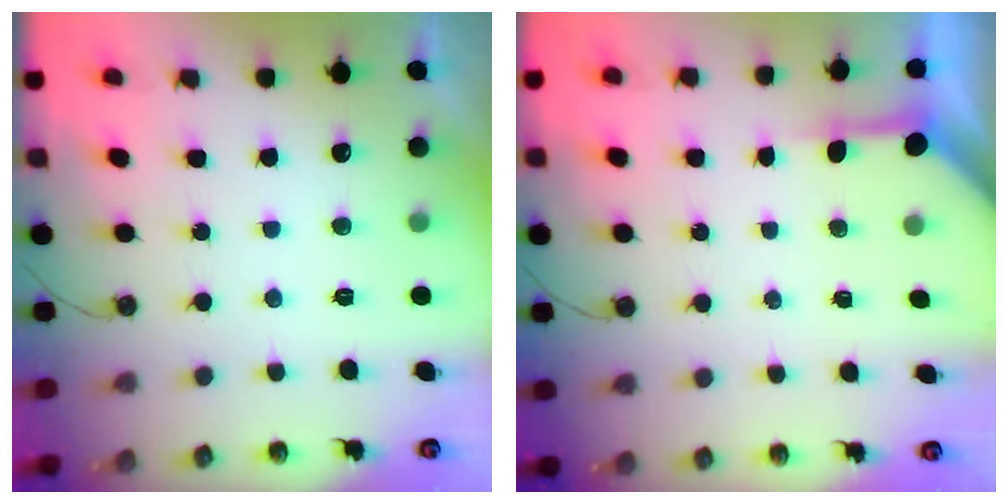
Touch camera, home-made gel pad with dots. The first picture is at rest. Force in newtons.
{"total": 3.9, "press": 3.9, "slide": 0.2}